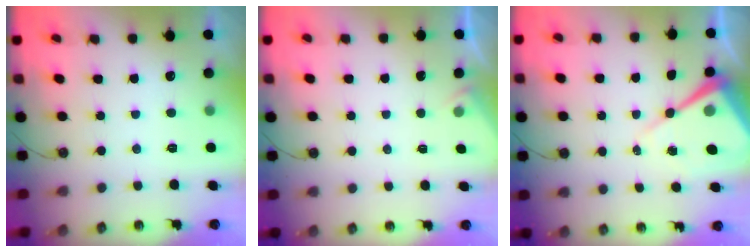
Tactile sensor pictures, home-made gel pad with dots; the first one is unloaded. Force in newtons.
{"total": 2.2, "press": 2.1, "slide": 0.4}
{"total": 13.5, "press": 13.5, "slide": 1.0}